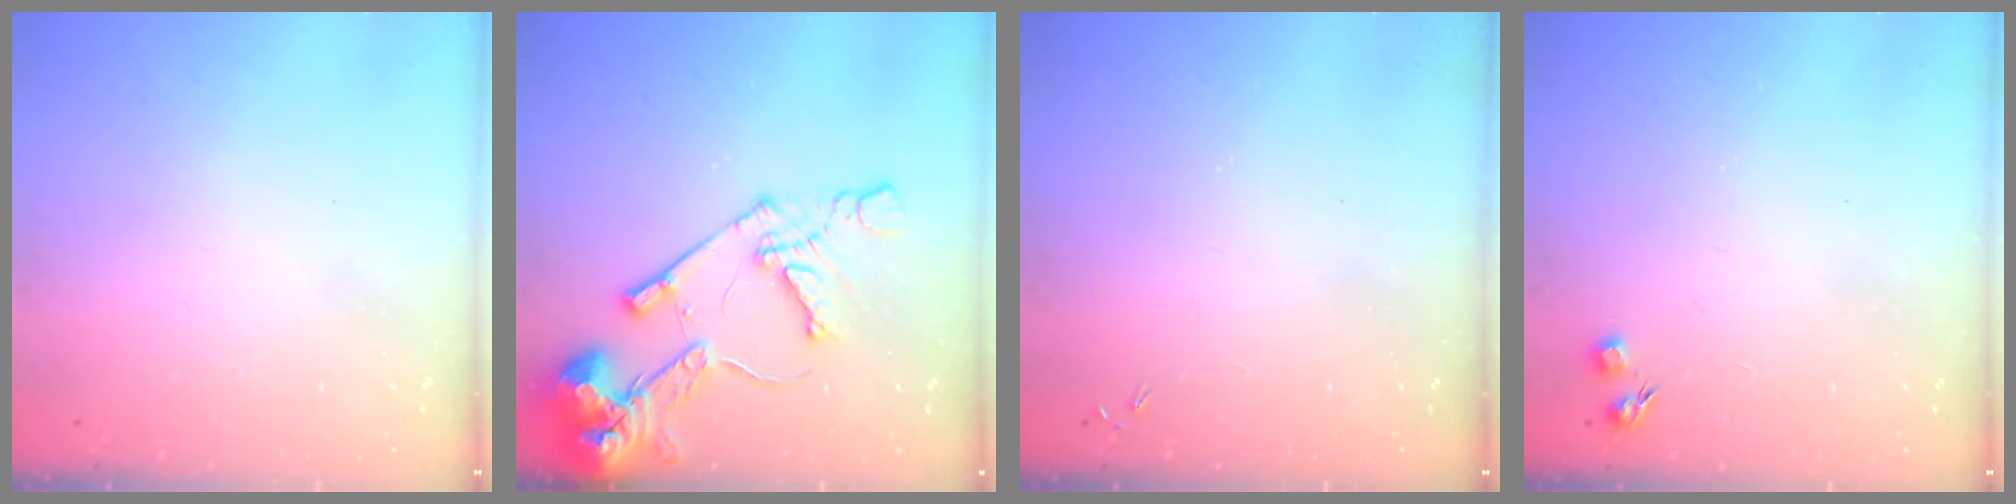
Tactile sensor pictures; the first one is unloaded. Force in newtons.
{"total": 14.5, "press": 14.4, "slide": 1.8}
{"total": 0.0}
{"total": 4.6, "press": 4.5, "slide": 0.7}